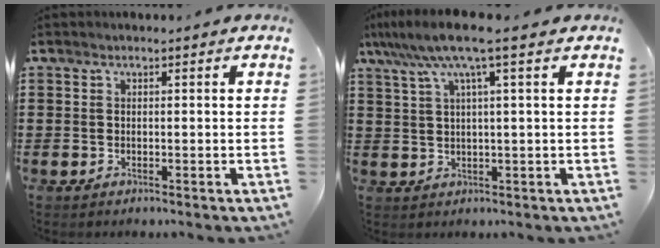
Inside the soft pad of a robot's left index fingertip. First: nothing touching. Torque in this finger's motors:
{"motor_torque": [0.85, 0.92, 0.50, 0.14]}